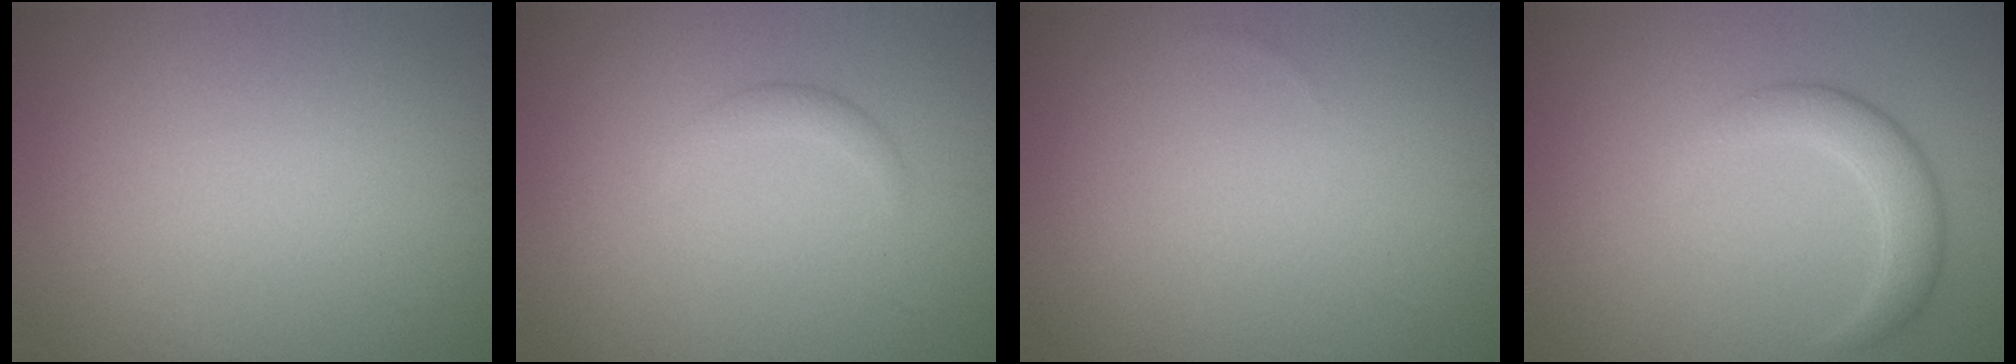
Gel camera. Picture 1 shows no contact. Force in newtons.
{"total": 1.3, "press": 1.3, "slide": 0.1}
{"total": 0.0}
{"total": 3.1, "press": 3.1, "slide": 0.1}